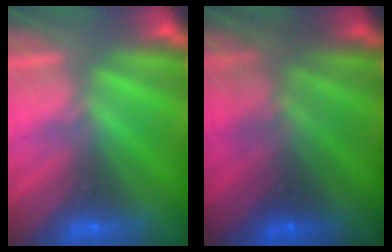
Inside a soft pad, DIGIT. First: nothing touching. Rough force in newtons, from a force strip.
{"total": 7.7}